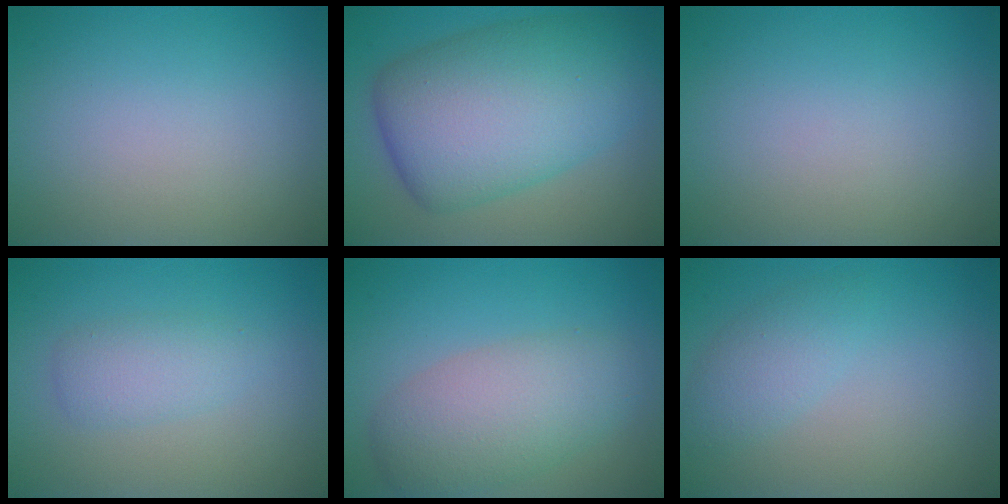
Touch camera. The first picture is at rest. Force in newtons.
{"total": 11.4, "press": 11.4, "slide": 0.2}
{"total": 0.0}
{"total": 2.3, "press": 2.3, "slide": 0.1}
{"total": 5.5, "press": 5.5, "slide": 0.1}
{"total": 2.3, "press": 2.3, "slide": 0.1}